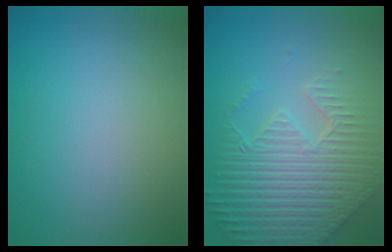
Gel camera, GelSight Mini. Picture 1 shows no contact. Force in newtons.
{"total": 8.2, "press": 5.9, "slide": 5.6}